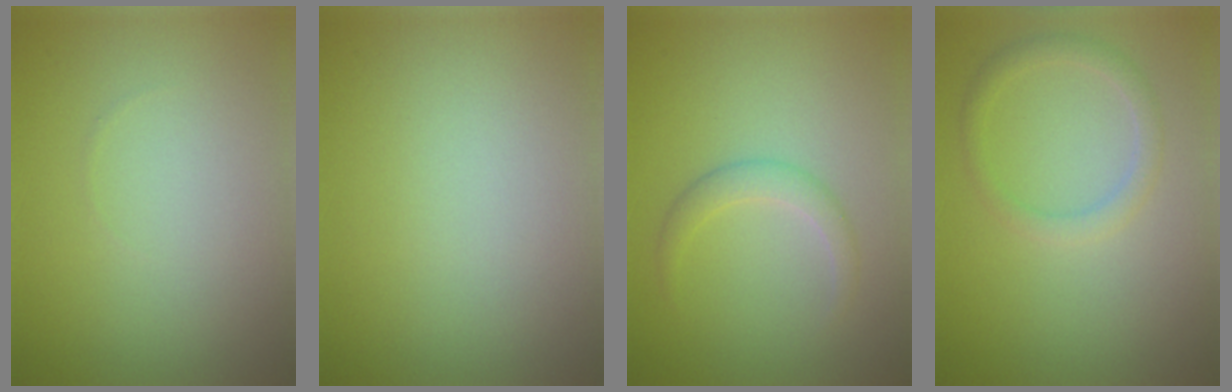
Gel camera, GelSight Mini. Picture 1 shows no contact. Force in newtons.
{"total": 0.0}
{"total": 1.7, "press": 1.7, "slide": 0.0}
{"total": 1.8, "press": 1.8, "slide": 0.0}